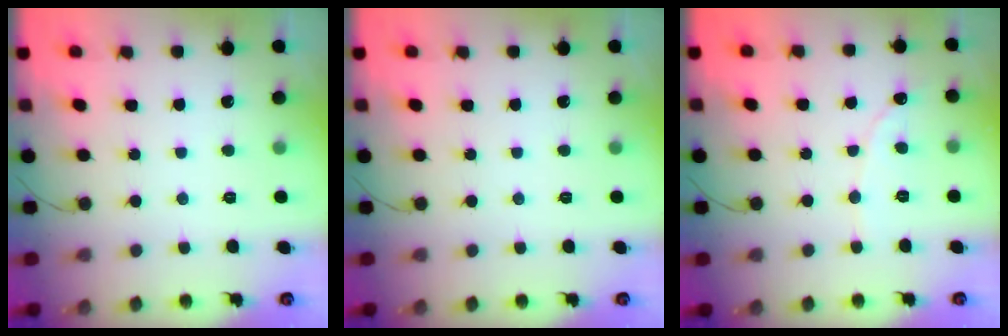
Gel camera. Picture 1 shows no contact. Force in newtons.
{"total": 0.0}
{"total": 2.2, "press": 2.2, "slide": 0.2}